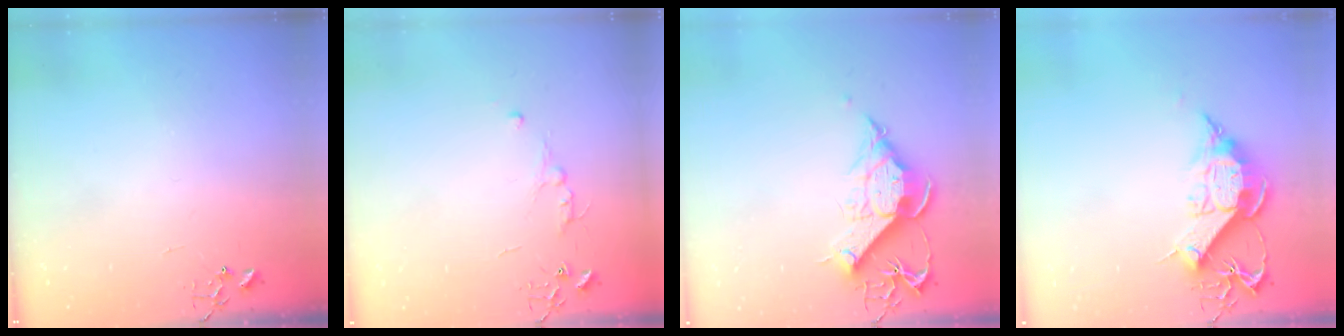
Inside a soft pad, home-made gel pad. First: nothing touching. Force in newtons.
{"total": 4.8, "press": 4.8, "slide": 0.7}
{"total": 13.2, "press": 13.1, "slide": 1.6}
{"total": 13.0, "press": 13.0, "slide": 1.1}